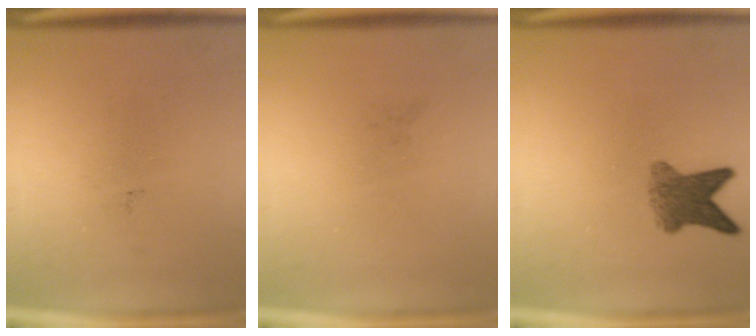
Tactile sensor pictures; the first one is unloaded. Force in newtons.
{"total": 0.0}
{"total": 5.2}